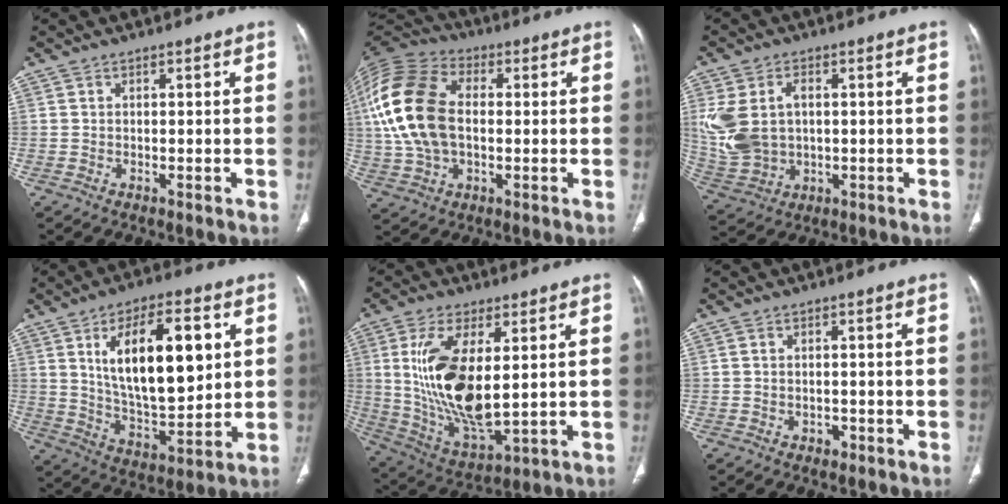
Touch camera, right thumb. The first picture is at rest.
{"total": 19.2, "force": [1.3, 12.1, 14.9], "torque": [-0.318, 0.018, 0.022]}
{"total": 12.2, "force": [1.4, 8.6, 8.5], "torque": [-0.181, 0.006, 0.046]}
{"total": 19.6, "force": [5.3, 8.5, 16.9], "torque": [-0.251, -0.022, 0.097]}
{"total": 18.0, "force": [2.7, 7.8, 16.0], "torque": [-0.313, -0.026, 0.067]}
{"total": 1.5, "force": [-0.6, 1.2, 0.7], "torque": [-0.008, 0.006, -0.005]}